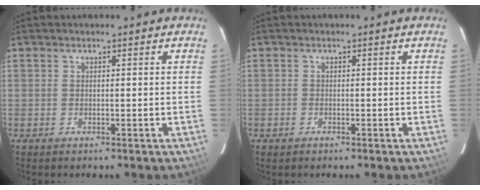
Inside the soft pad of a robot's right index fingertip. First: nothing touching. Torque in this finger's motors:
{"motor_torque": [0.12, 0.01, 0.00, 0.01]}